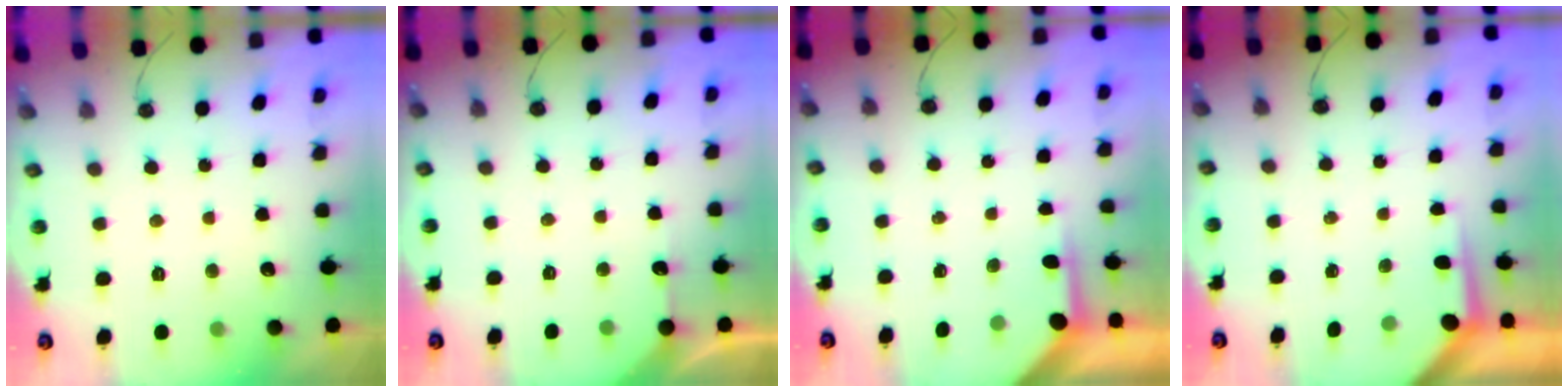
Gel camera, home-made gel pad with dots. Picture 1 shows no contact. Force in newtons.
{"total": 3.2, "press": 3.2, "slide": 0.5}
{"total": 4.0, "press": 3.9, "slide": 0.3}
{"total": 3.6, "press": 3.6, "slide": 0.4}